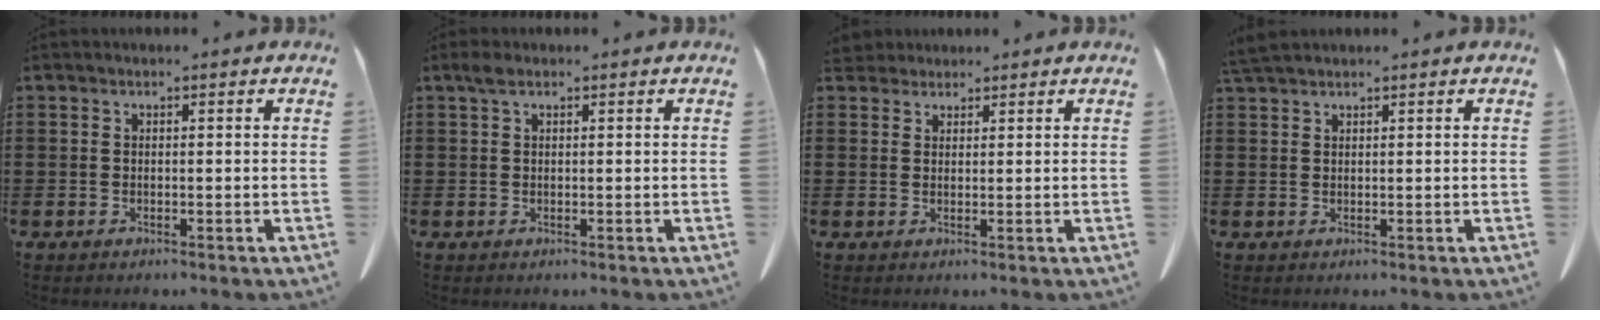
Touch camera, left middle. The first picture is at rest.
{"total": 1.4, "force": [0.6, 0.7, 1.0], "torque": [-0.025, 0.004, 0.011]}
{"total": 2.4, "force": [2.2, 0.9, 0.4], "torque": [-0.016, 0.003, 0.044]}
{"total": 1.9, "force": [1.7, 0.1, 0.8], "torque": [-0.022, -0.002, 0.033]}